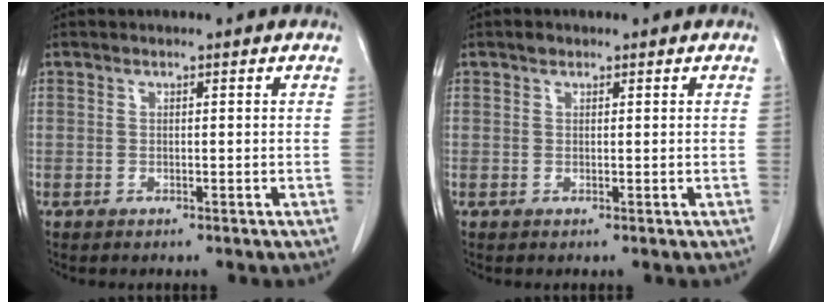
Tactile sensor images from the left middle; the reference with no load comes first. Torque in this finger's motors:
{"motor_torque": [0.05, -0.05, -0.02, 0.00]}